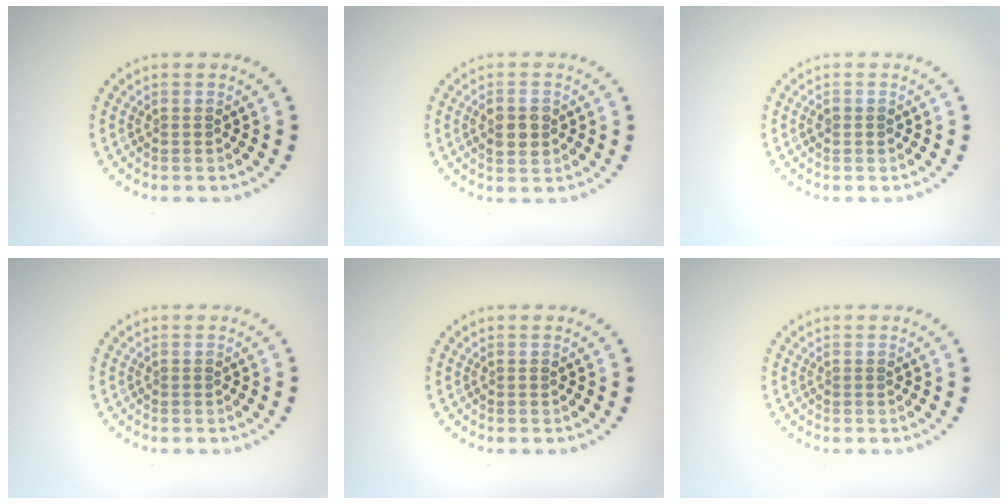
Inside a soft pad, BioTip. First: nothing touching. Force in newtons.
{"total": 2.3, "press": 2.3, "slide": 0.2}
{"total": 1.0, "press": 1.0, "slide": 0.1}
{"total": 0.0}
{"total": 0.0}
{"total": 0.0}